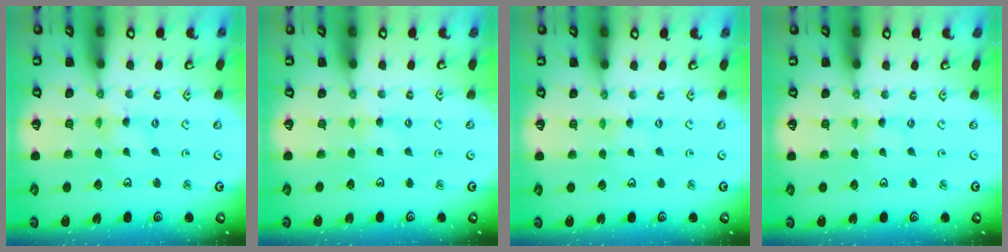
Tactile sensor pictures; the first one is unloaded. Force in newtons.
{"total": 2.4, "press": 2.4, "slide": 0.5}
{"total": 0.0}
{"total": 0.0}